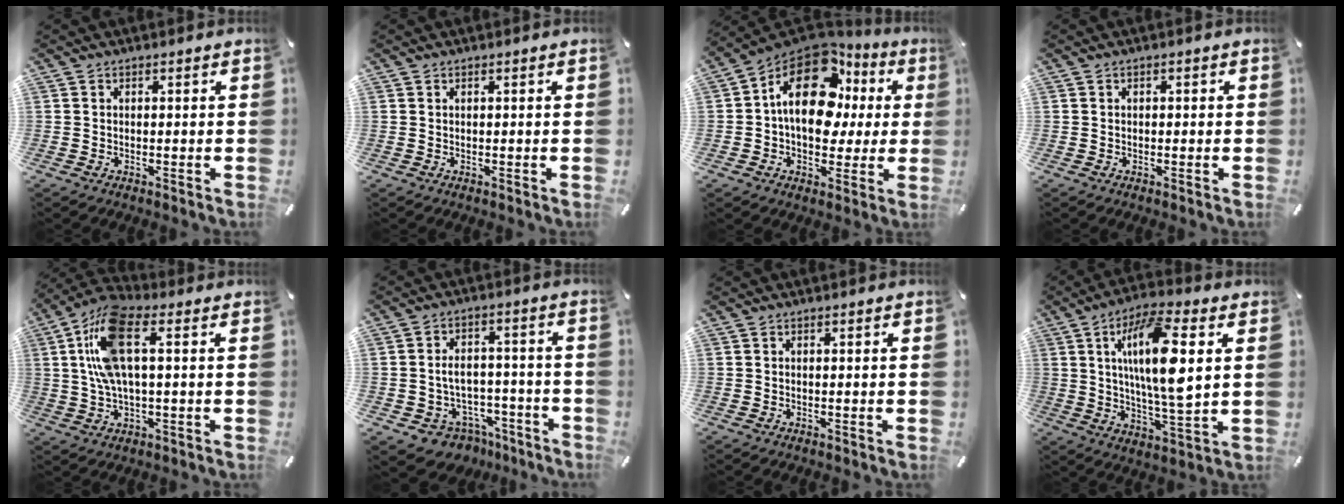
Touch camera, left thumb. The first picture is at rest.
{"total": 0.0}
{"total": 19.0, "force": [5.4, 12.3, 13.4], "torque": [-0.227, -0.026, 0.092]}
{"total": 0.8, "force": [-0.1, 0.6, 0.5], "torque": [-0.010, 0.004, -0.004]}
{"total": 12.9, "force": [2.9, 5.0, 11.6], "torque": [-0.255, -0.006, 0.046]}
{"total": 7.0, "force": [-1.9, 6.3, 2.4], "torque": [-0.043, 0.014, -0.028]}
{"total": 0.0}
{"total": 16.4, "force": [3.9, 4.7, 15.2], "torque": [-0.292, -0.012, 0.053]}